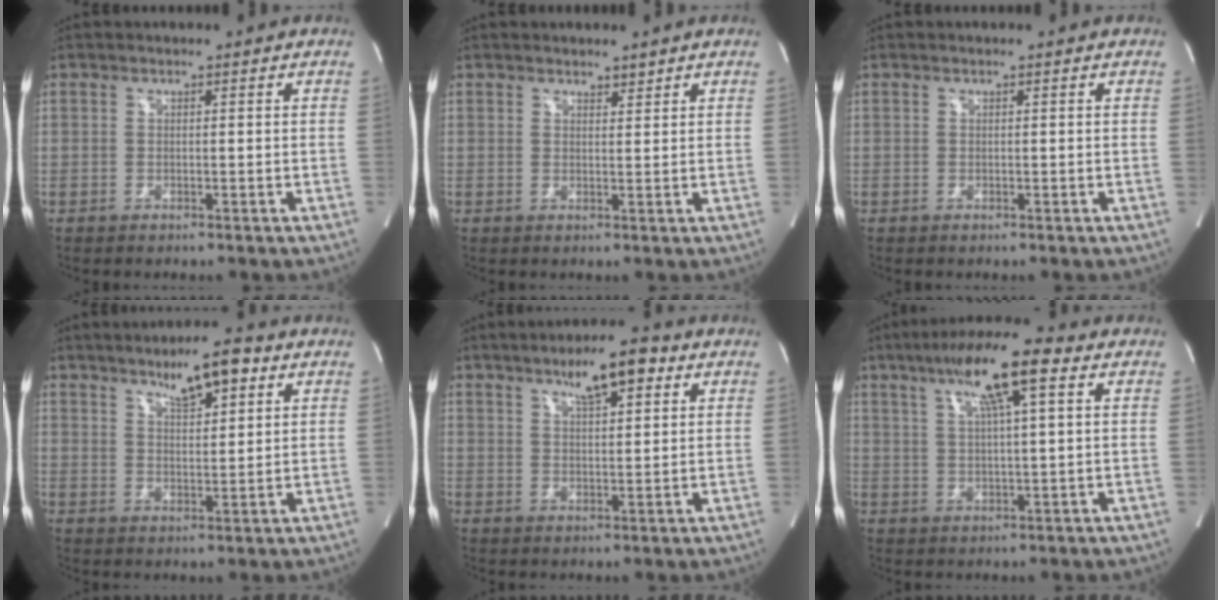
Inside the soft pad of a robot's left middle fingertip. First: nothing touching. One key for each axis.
{"total": 1.4, "fx": 1.2, "fy": 0.4, "fz": 0.4, "tx": -0.013, "ty": 0.001, "tz": 0.023}
{"total": 0.0}
{"total": 7.6, "fx": 4.6, "fy": 1.5, "fz": 5.8, "tx": -0.097, "ty": 0.005, "tz": 0.075}
{"total": 8.0, "fx": 4.5, "fy": 1.8, "fz": 6.4, "tx": -0.106, "ty": 0.011, "tz": 0.071}
{"total": 11.3, "fx": 5.5, "fy": 0.9, "fz": 9.8, "tx": -0.175, "ty": 0.022, "tz": 0.088}